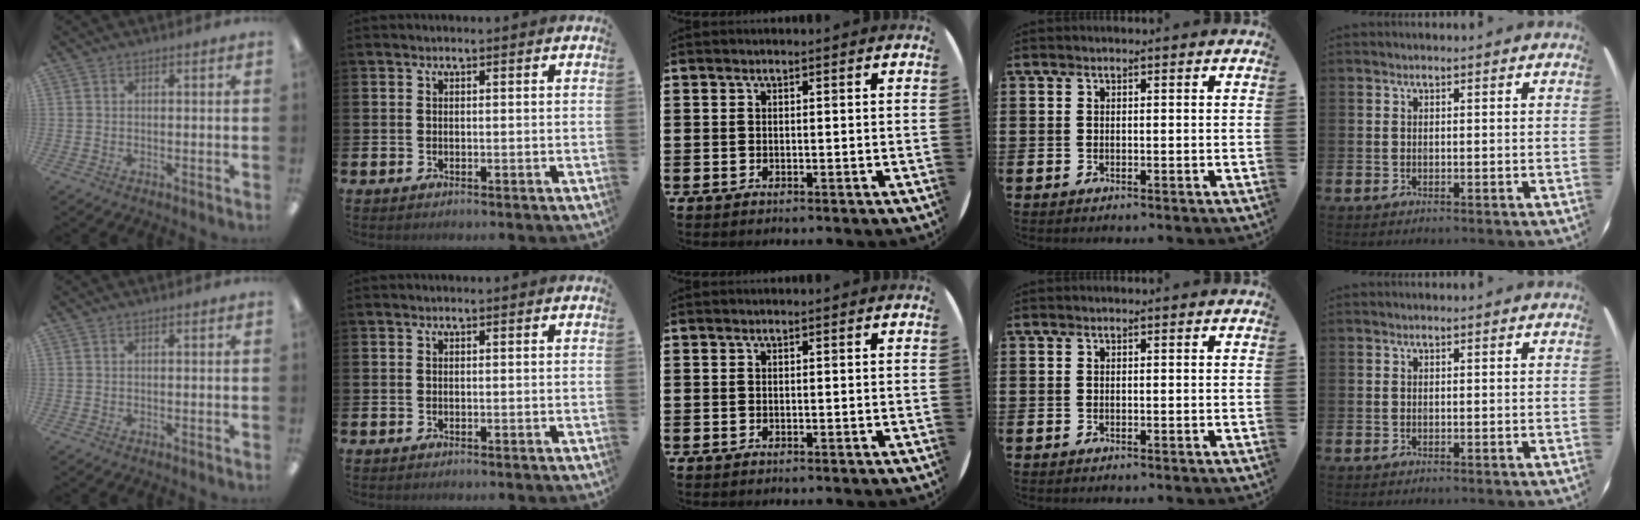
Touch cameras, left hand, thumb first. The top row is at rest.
{}